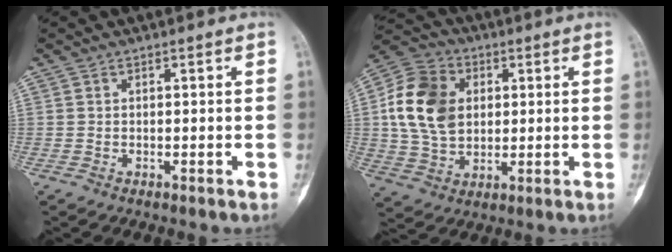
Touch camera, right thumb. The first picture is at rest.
{"total": 15.0, "force": [2.4, 11.2, 9.6], "torque": [-0.165, 0.007, 0.041]}